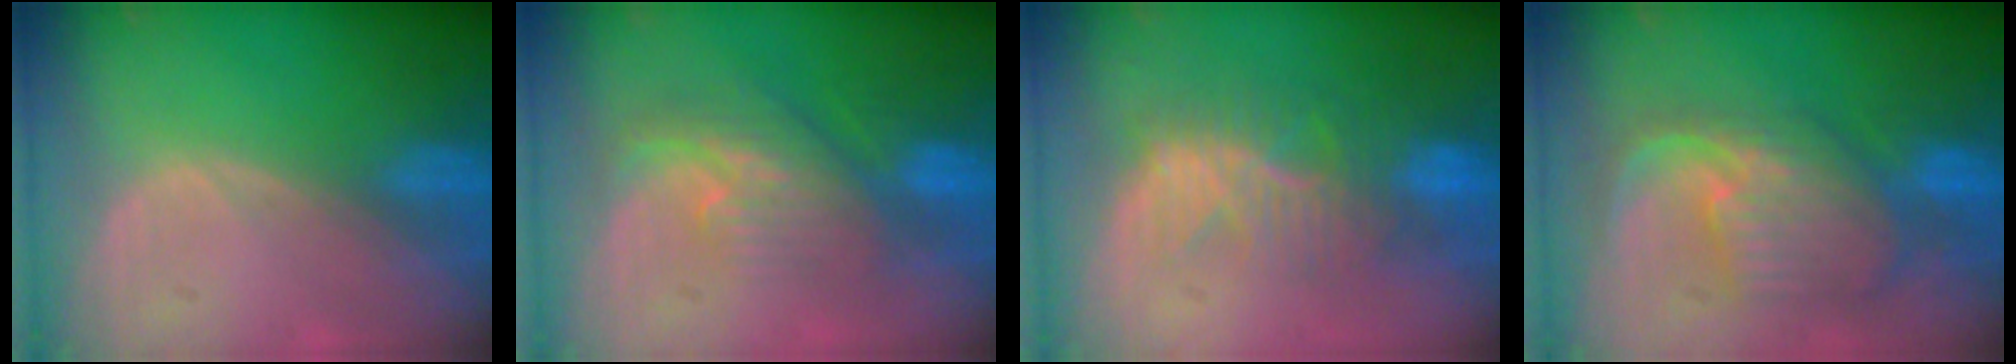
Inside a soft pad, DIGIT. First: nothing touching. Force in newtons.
{"total": 7.9, "press": 7.4, "slide": 2.9}
{"total": 10.0, "press": 8.7, "slide": 4.9}
{"total": 10.7, "press": 9.5, "slide": 5.0}